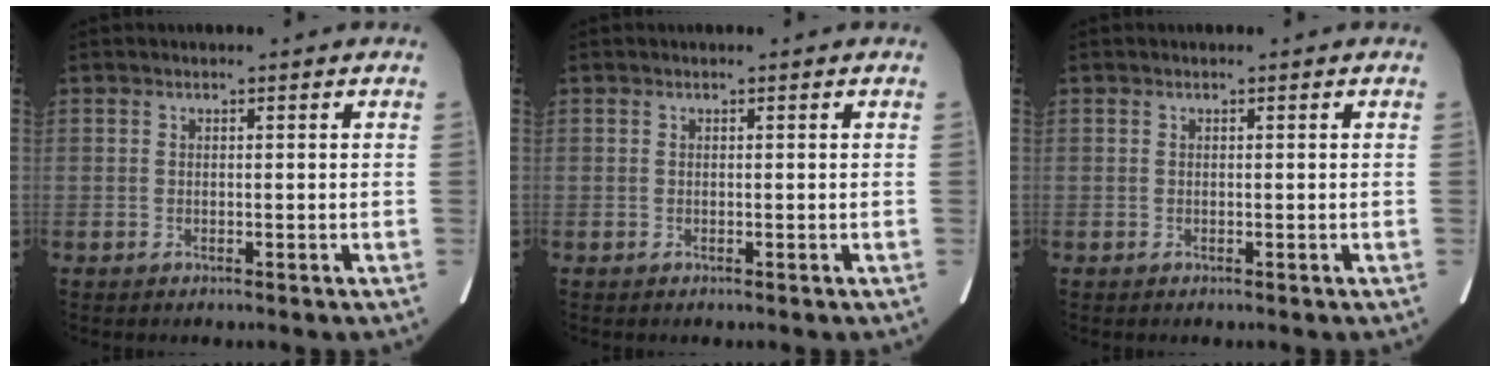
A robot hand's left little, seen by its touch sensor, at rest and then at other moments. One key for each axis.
{"total": 0.0}
{"total": 0.0}